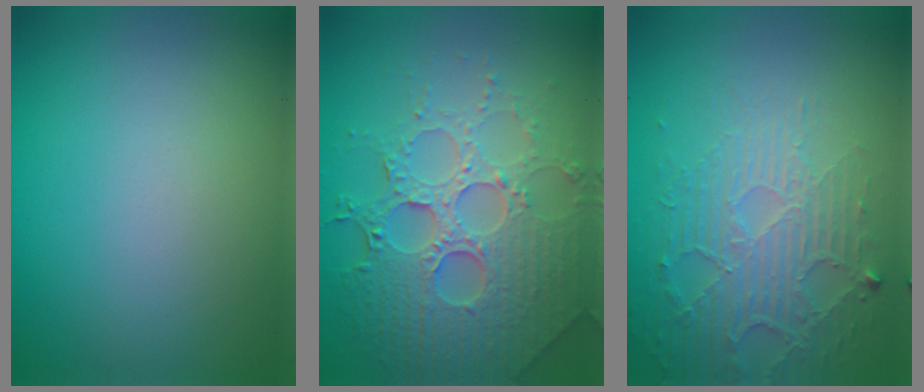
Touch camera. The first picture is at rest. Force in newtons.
{"total": 8.0, "press": 5.9, "slide": 5.5}
{"total": 5.4, "press": 3.6, "slide": 4.0}